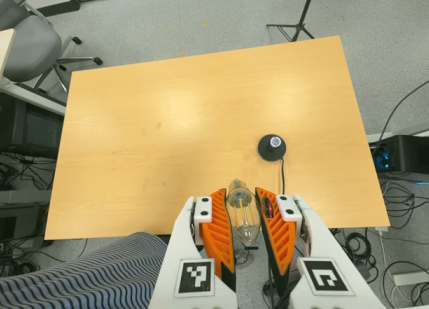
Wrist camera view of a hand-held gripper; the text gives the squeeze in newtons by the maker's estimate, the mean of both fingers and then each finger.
{"total": 21.8, "left": 23.6, "right": 20.0}